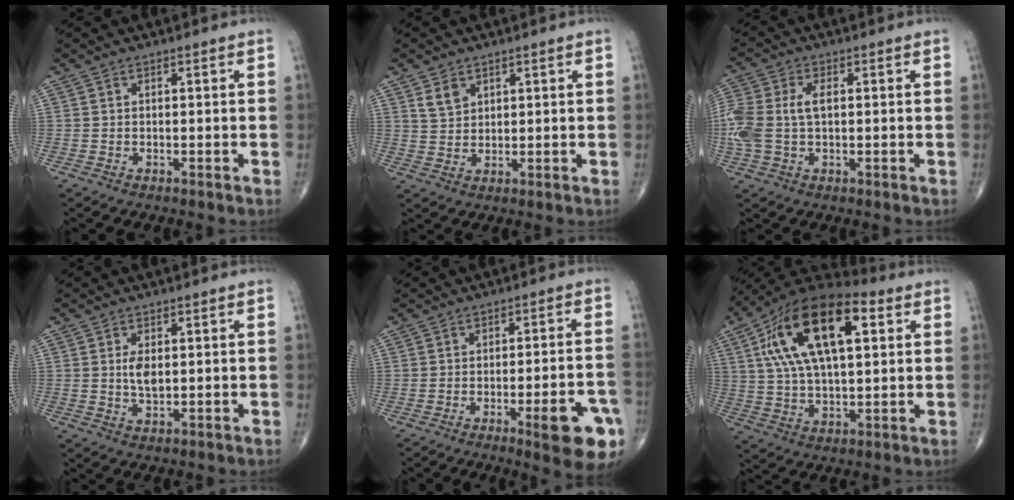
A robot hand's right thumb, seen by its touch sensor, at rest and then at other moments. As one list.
[{"total": 3.5, "force": [2.1, 2.4, 1.5], "torque": [-0.018, -0.014, 0.046]}, {"total": 10.1, "force": [0.5, 6.0, 8.1], "torque": [-0.214, 0.018, 0.013]}, {"total": 3.7, "force": [0.5, 1.8, 3.1], "torque": [-0.057, -0.010, 0.013]}, {"total": 12.0, "force": [-5.3, 2.7, 10.4], "torque": [-0.118, 0.018, -0.060]}, {"total": 22.3, "force": [6.7, 10.6, 18.5], "torque": [-0.325, 0.011, 0.107]}]